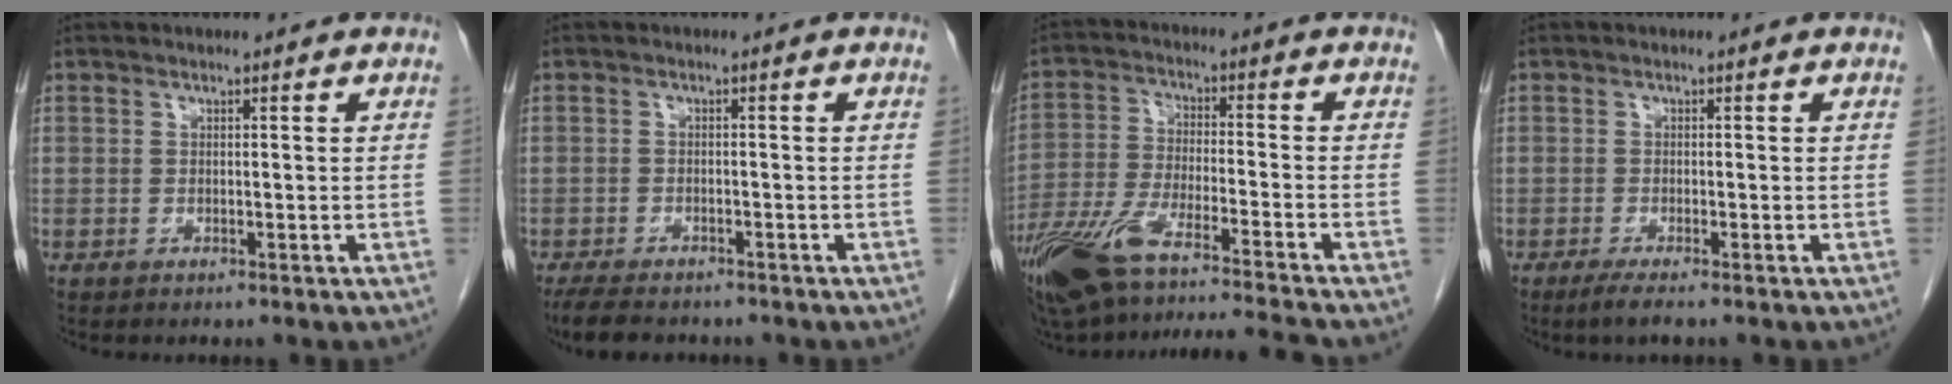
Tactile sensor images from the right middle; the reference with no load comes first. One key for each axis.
{"total": 6.3, "fx": -5.2, "fy": 1.9, "fz": 2.8, "tx": -0.053, "ty": -0.014, "tz": -0.080}
{"total": 17.9, "fx": -14.5, "fy": 0.0, "fz": 10.4, "tx": -0.208, "ty": -0.035, "tz": -0.254}
{"total": 1.9, "fx": -1.3, "fy": -0.2, "fz": 1.4, "tx": -0.035, "ty": -0.008, "tz": -0.028}